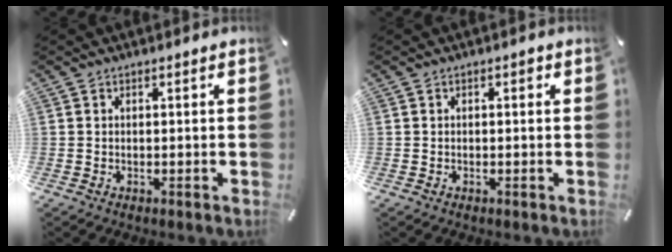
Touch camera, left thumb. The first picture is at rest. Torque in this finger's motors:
{"motor_torque": [0.12, 0.26, 0.07, -0.14, 0.00]}